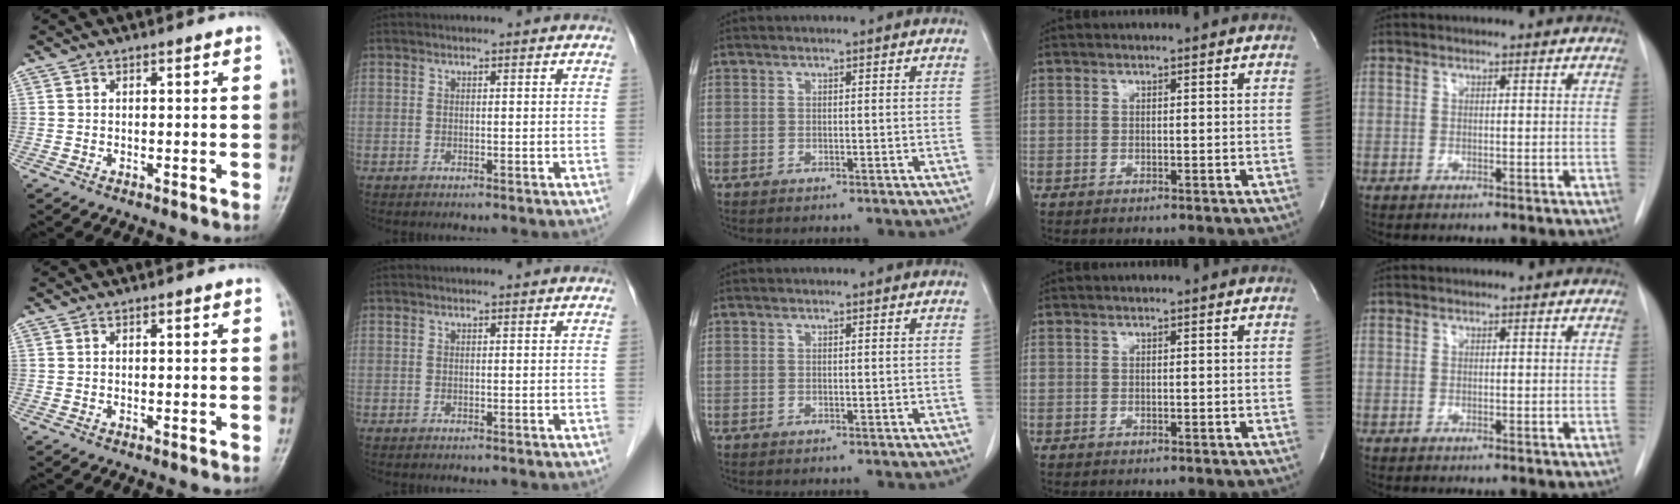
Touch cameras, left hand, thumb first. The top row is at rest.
{}